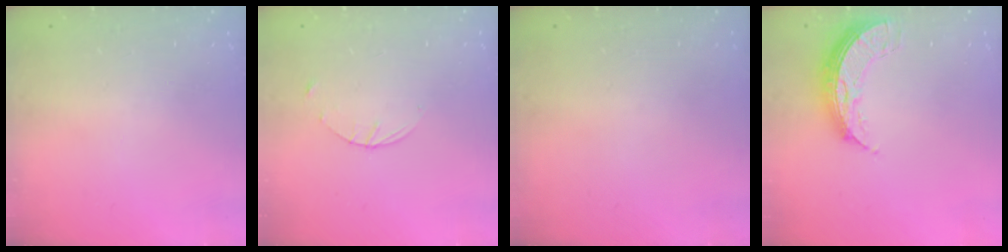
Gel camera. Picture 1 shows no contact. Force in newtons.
{"total": 1.6, "press": 1.6, "slide": 0.2}
{"total": 0.0}
{"total": 7.9, "press": 7.8, "slide": 0.8}